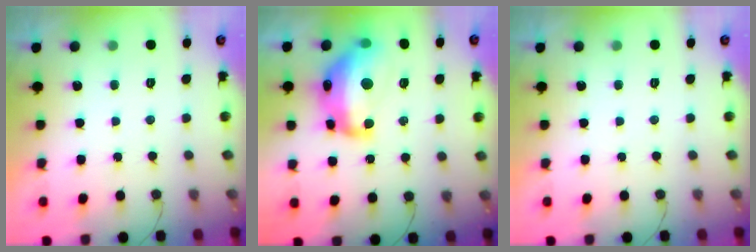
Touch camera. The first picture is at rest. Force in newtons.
{"total": 18.7, "press": 18.6, "slide": 1.7}
{"total": 0.0}